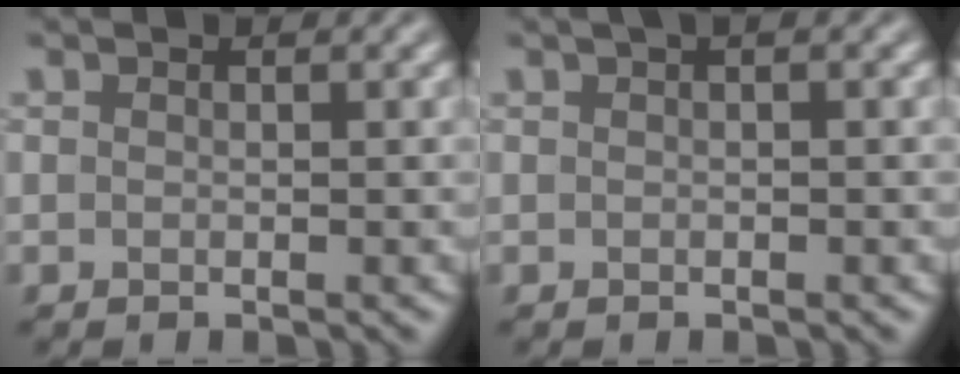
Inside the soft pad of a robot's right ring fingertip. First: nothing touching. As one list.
[{"total": 0.7, "force": [0.3, 0.3, 0.6], "torque": [-0.011, 0.006, 0.005]}]